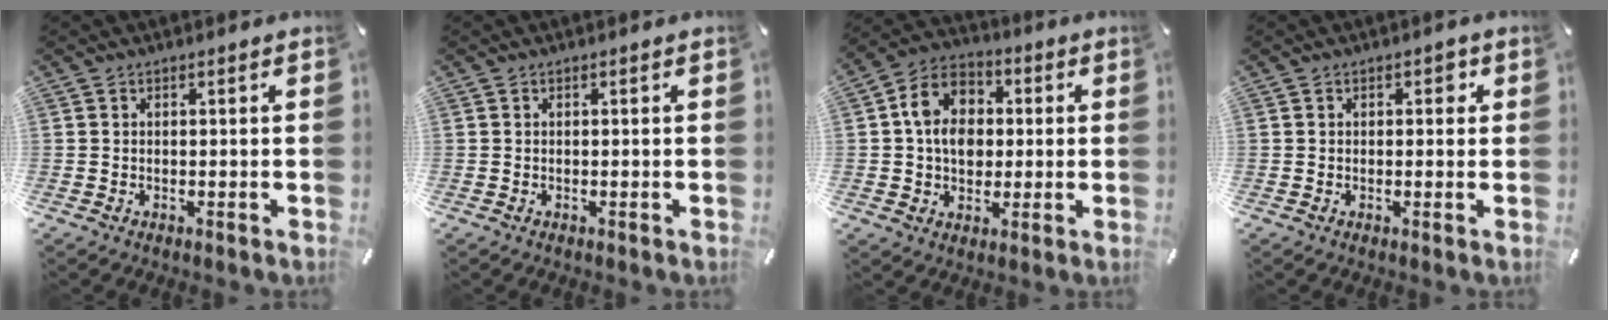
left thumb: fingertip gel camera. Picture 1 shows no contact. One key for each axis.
{"total": 0.0}
{"total": 10.9, "fx": 0.9, "fy": 9.2, "fz": 5.8, "tx": -0.105, "ty": 0.020, "tz": 0.018}
{"total": 1.8, "fx": 0.4, "fy": 1.2, "fz": 1.3, "tx": -0.010, "ty": 0.003, "tz": 0.001}